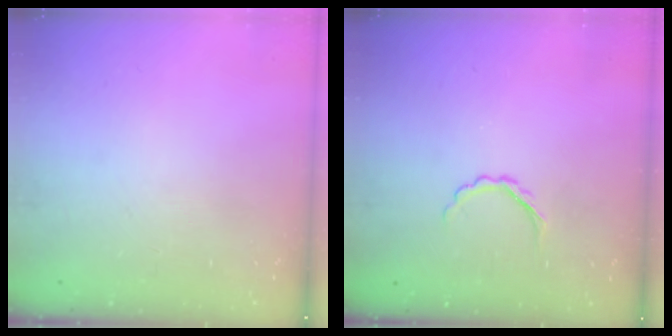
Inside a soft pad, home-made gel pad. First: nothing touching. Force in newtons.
{"total": 2.7, "press": 2.6, "slide": 0.7}